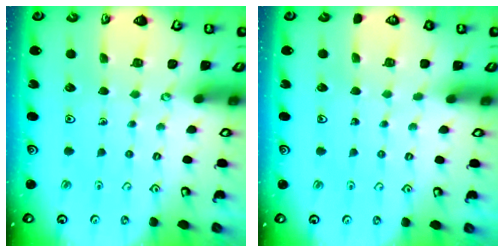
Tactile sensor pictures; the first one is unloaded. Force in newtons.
{"total": 0.0}